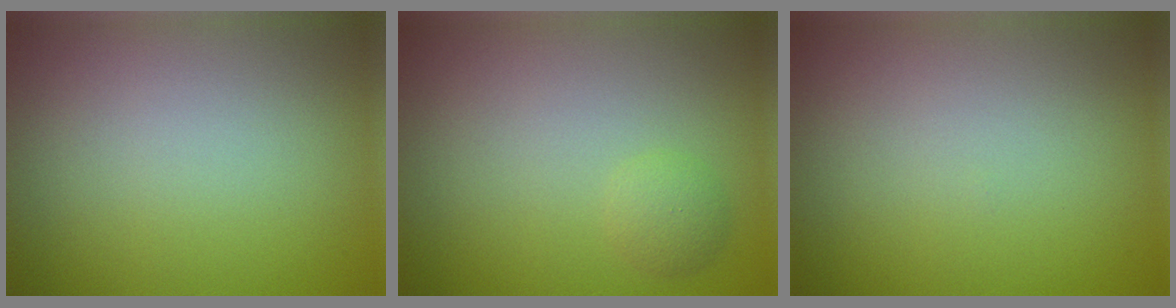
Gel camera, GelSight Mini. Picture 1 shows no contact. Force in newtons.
{"total": 1.3, "press": 1.3, "slide": 0.1}
{"total": 0.0}